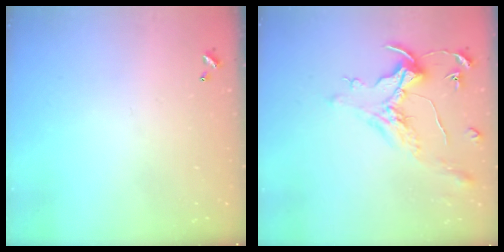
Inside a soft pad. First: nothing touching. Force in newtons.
{"total": 1.6, "press": 1.4, "slide": 0.7}